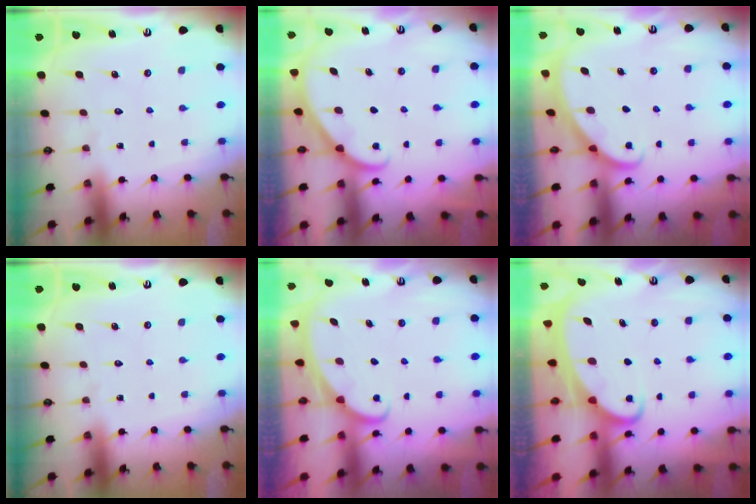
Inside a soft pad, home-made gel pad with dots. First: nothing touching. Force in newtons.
{"total": 2.8, "press": 2.8, "slide": 0.2}
{"total": 1.9, "press": 1.9, "slide": 0.1}
{"total": 0.0}
{"total": 1.9, "press": 1.9, "slide": 0.1}
{"total": 3.6, "press": 3.6, "slide": 0.4}